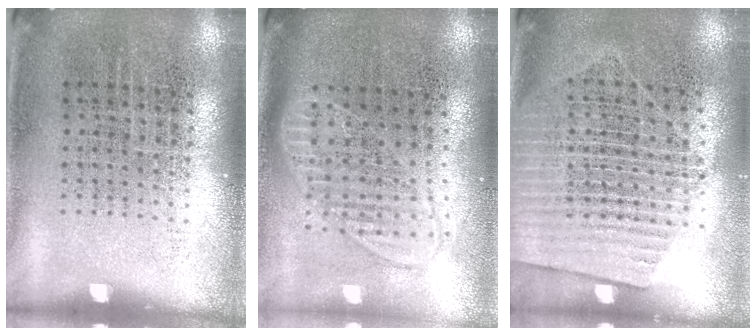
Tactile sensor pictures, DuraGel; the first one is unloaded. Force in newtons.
{"total": 1.8, "press": 1.5, "slide": 1.0}
{"total": 1.6, "press": 1.4, "slide": 0.8}